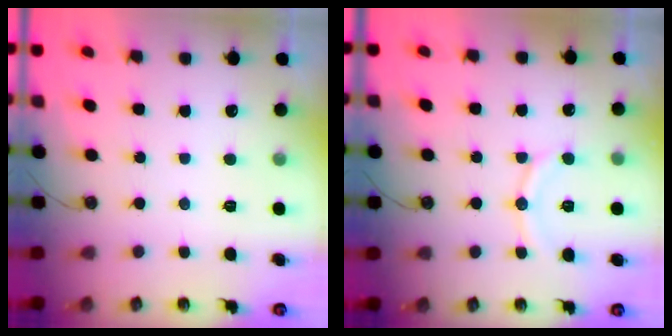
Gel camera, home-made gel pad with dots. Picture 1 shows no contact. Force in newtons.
{"total": 9.4, "press": 9.4, "slide": 0.9}